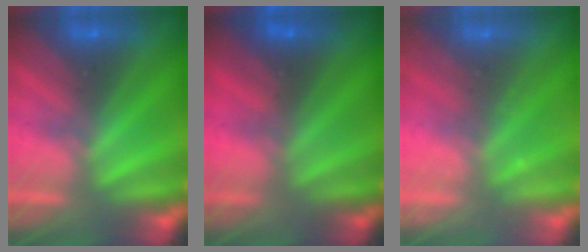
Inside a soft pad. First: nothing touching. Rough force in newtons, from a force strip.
{"total": 4.5}
{"total": 2.2}